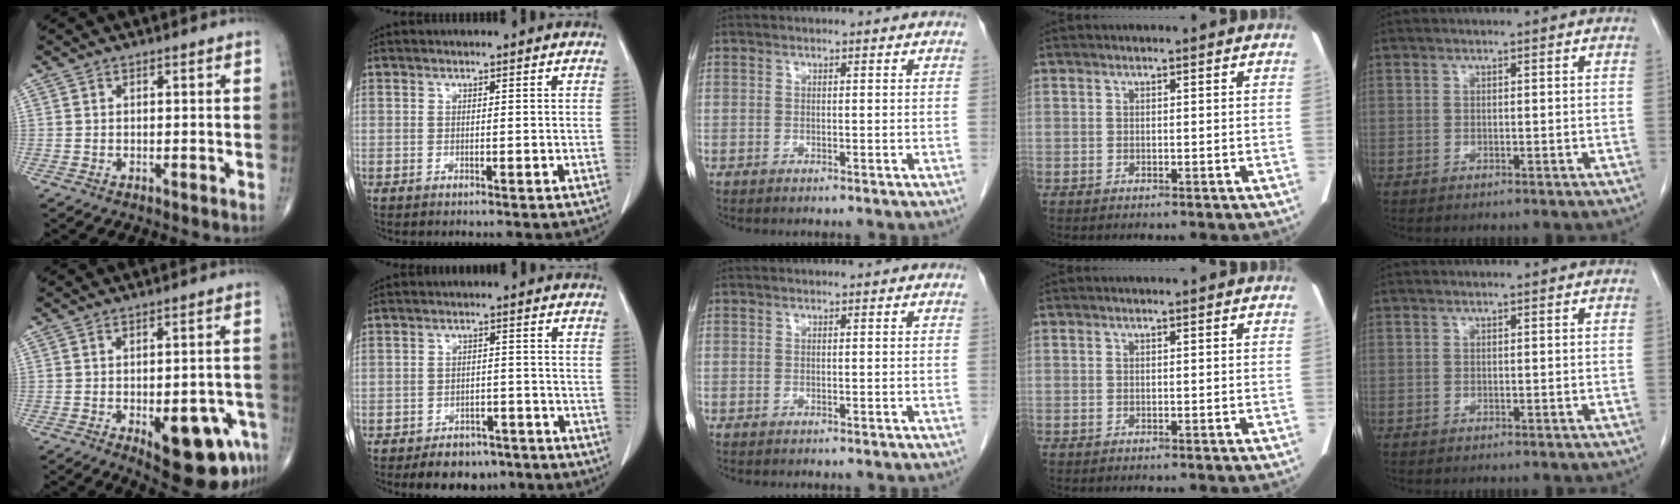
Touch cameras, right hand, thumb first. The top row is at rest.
{"thumb": {"total": 14.5, "force": [-6.1, 5.9, 11.7], "torque": [-0.113, 0.021, -0.064]}, "index": {"total": 6.5, "force": [-4.9, 3.7, 2.2], "torque": [-0.027, 0.006, -0.069]}}